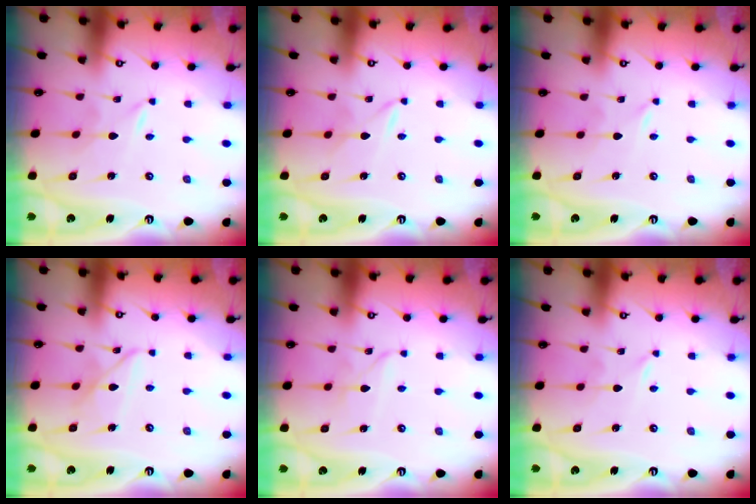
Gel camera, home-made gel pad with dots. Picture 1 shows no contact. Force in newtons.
{"total": 2.0, "press": 2.0, "slide": 0.3}
{"total": 0.0}
{"total": 8.0, "press": 8.0, "slide": 0.5}
{"total": 2.6, "press": 2.6, "slide": 0.1}
{"total": 0.0}